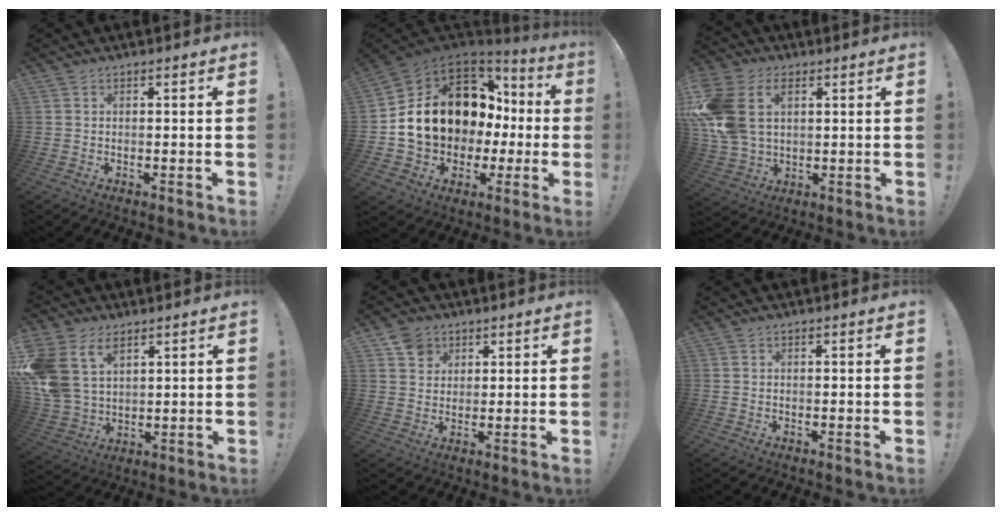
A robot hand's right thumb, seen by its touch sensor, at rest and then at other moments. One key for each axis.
{"total": 18.4, "fx": 3.8, "fy": 13.9, "fz": 11.5, "tx": -0.178, "ty": -0.019, "tz": 0.107}
{"total": 16.4, "fx": 4.8, "fy": 11.4, "fz": 10.7, "tx": -0.219, "ty": -0.013, "tz": 0.091}
{"total": 14.4, "fx": 7.0, "fy": 9.8, "fz": 7.9, "tx": -0.173, "ty": -0.037, "tz": 0.137}
{"total": 5.8, "fx": 3.4, "fy": 4.6, "fz": 1.0, "tx": 0.000, "ty": -0.022, "tz": 0.062}
{"total": 0.0}